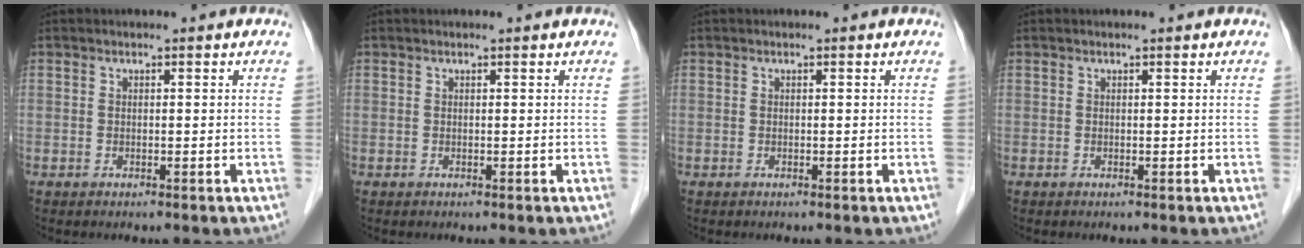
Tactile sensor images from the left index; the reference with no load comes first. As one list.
[{"total": 0.0}, {"total": 0.0}, {"total": 0.0}]